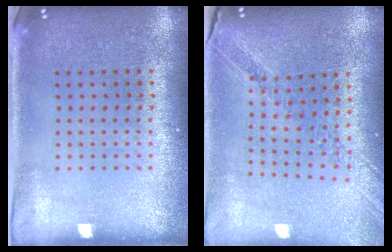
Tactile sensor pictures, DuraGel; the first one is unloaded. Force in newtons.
{"total": 1.1, "press": 1.1, "slide": 0.2}